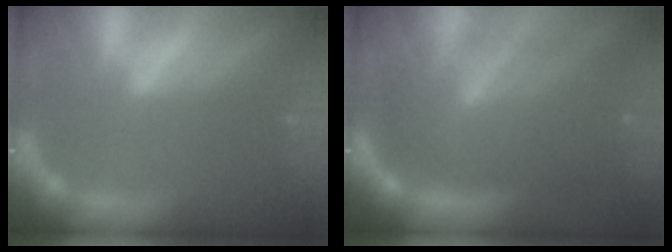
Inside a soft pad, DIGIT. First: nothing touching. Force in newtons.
{"total": 10.1}